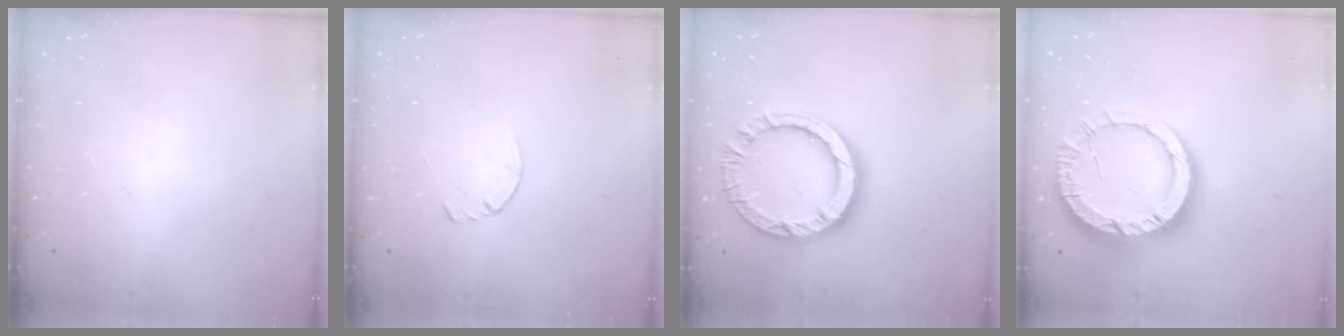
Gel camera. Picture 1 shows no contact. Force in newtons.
{"total": 2.8, "press": 2.8, "slide": 0.4}
{"total": 13.5, "press": 13.5, "slide": 1.1}
{"total": 14.6, "press": 14.5, "slide": 1.4}